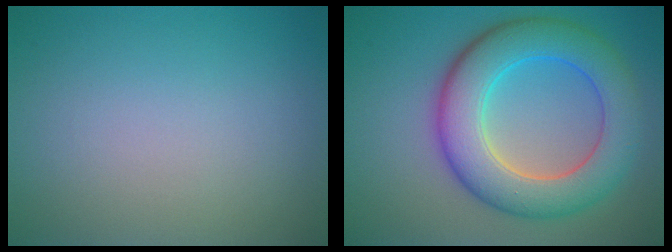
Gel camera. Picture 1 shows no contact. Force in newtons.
{"total": 8.7, "press": 8.7, "slide": 0.1}